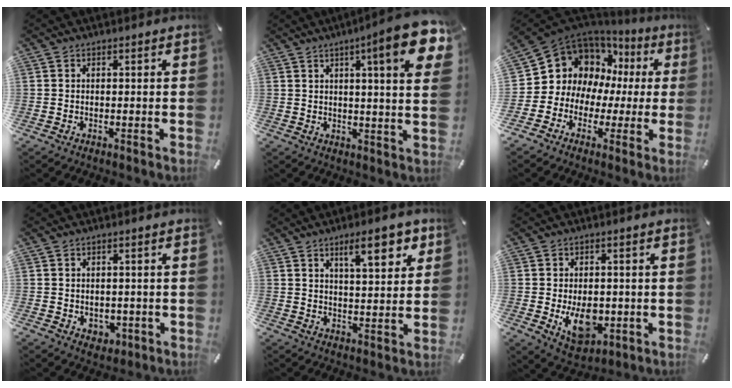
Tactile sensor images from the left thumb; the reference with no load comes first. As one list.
[{"total": 14.3, "force": [6.2, 1.8, 12.7], "torque": [-0.191, -0.031, 0.091]}, {"total": 10.5, "force": [3.1, 9.7, 2.4], "torque": [-0.069, -0.045, 0.070]}, {"total": 2.7, "force": [-0.2, 2.5, 0.9], "torque": [-0.003, -0.006, -0.005]}, {"total": 10.6, "force": [6.3, 3.5, 7.7], "torque": [-0.109, -0.029, 0.102]}, {"total": 10.0, "force": [-1.6, 6.7, 7.2], "torque": [-0.103, -0.010, -0.022]}]